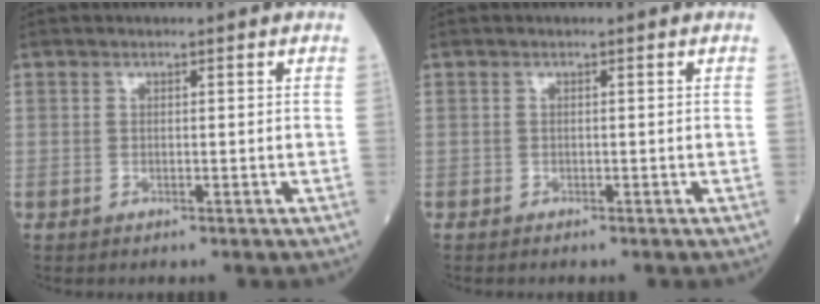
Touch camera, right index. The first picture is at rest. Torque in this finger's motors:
{"motor_torque": [0.04, -0.01, -0.05, 0.00]}